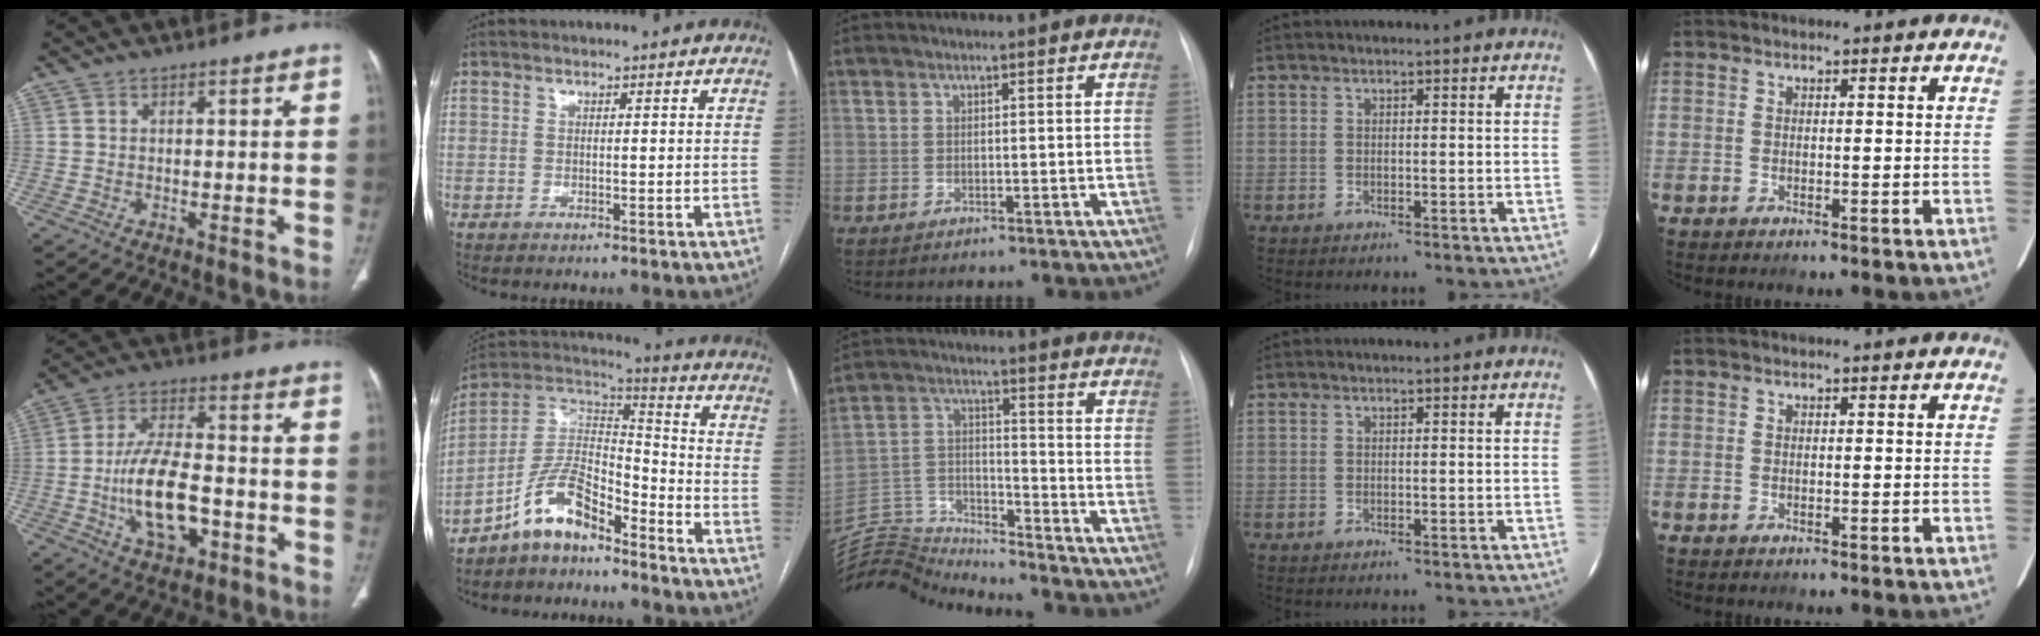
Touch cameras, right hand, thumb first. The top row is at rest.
{"thumb": {"total": 13.4, "force": [-3.7, 6.7, 11.1], "torque": [-0.197, 0.024, -0.063]}, "index": {"total": 10.2, "force": [-7.4, 4.1, 5.8], "torque": [-0.118, 0.031, -0.143]}, "middle": {"total": 13.1, "force": [-13.0, -0.7, -0.1], "torque": [-0.002, 0.033, -0.241]}}